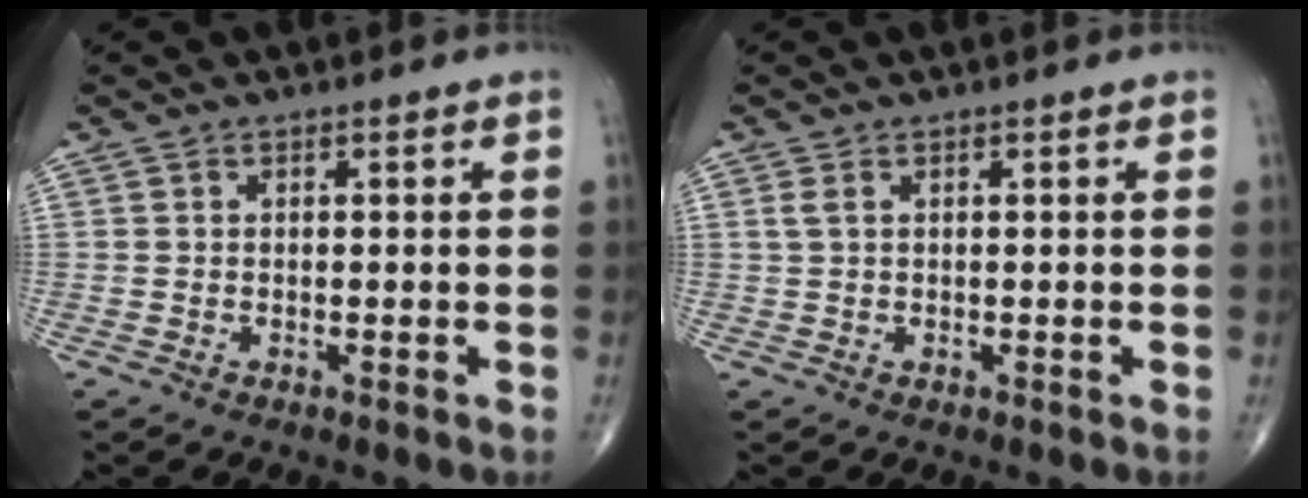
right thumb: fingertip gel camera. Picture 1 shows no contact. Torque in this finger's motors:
{"motor_torque": [-0.16, 0.04, 0.14, -0.06, 0.00]}